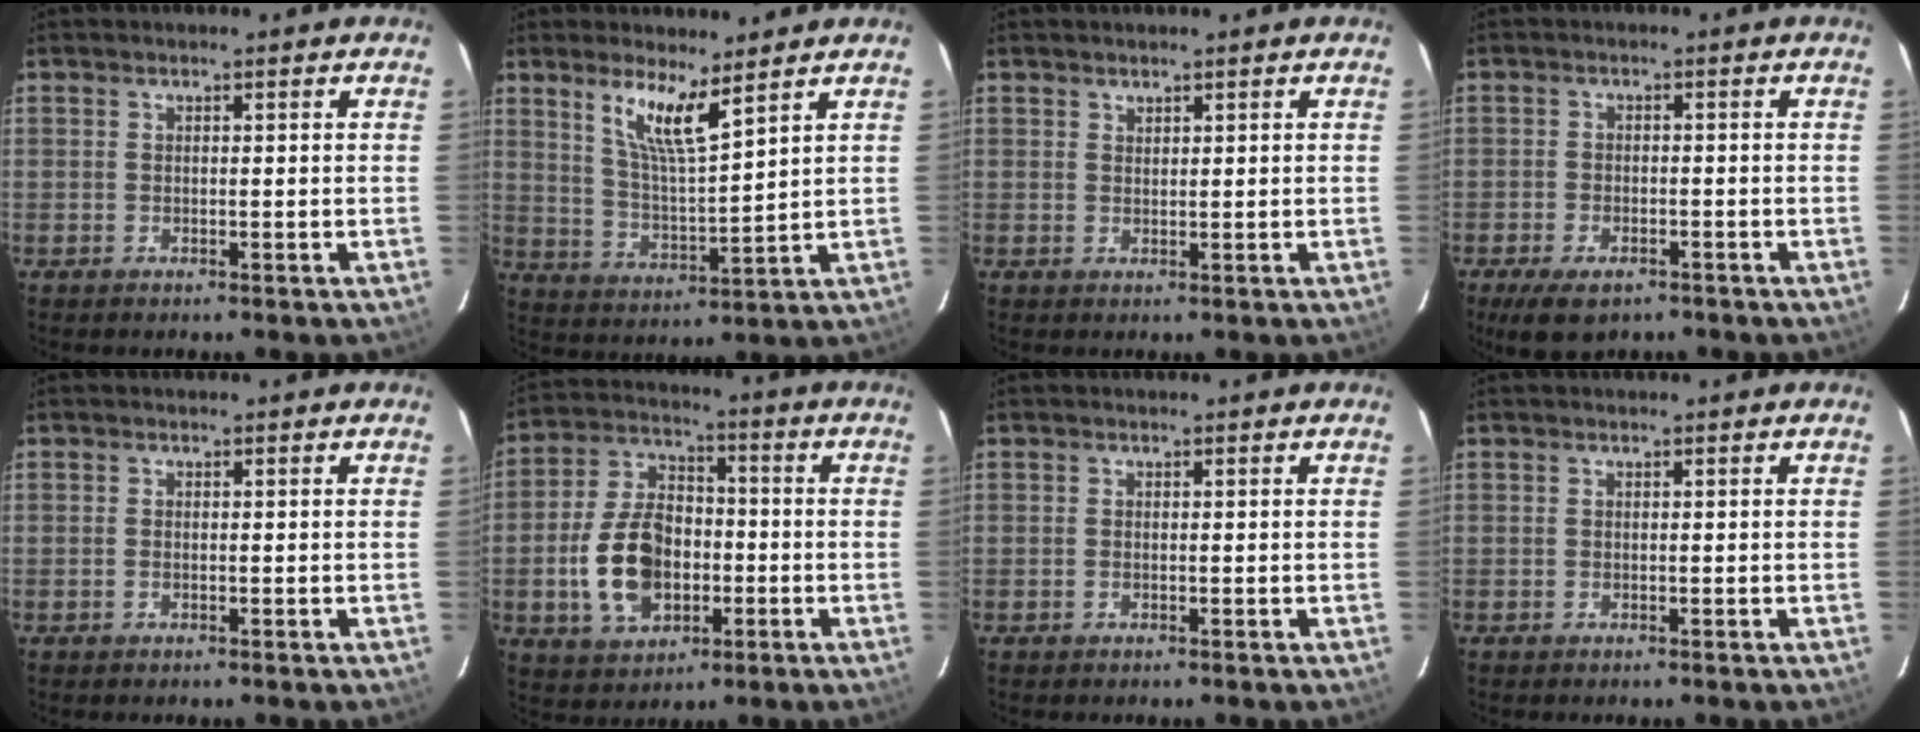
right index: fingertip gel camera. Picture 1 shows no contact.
{"total": 8.7, "force": [5.8, 1.0, 6.4], "torque": [-0.118, -0.007, 0.116]}
{"total": 0.9, "force": [0.8, 0.3, 0.1], "torque": [-0.002, 0.002, 0.016]}
{"total": 7.3, "force": [-4.9, 3.4, 4.1], "torque": [-0.096, -0.018, -0.080]}
{"total": 0.5, "force": [-0.2, 0.3, 0.4], "torque": [-0.007, -0.001, -0.005]}
{"total": 14.3, "force": [-3.3, 9.3, 10.4], "torque": [-0.218, 0.016, -0.048]}
{"total": 0.0}
{"total": 0.0}